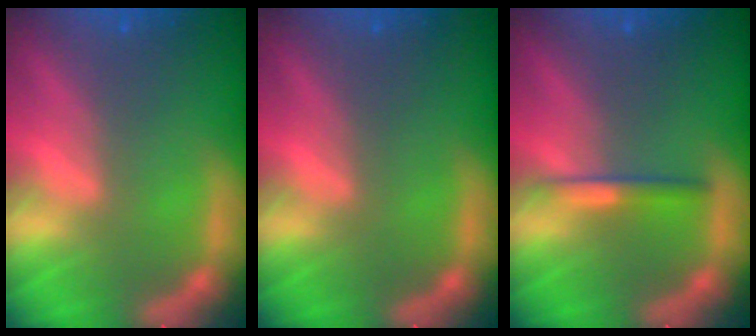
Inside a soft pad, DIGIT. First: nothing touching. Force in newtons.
{"total": 0.0}
{"total": 2.0}